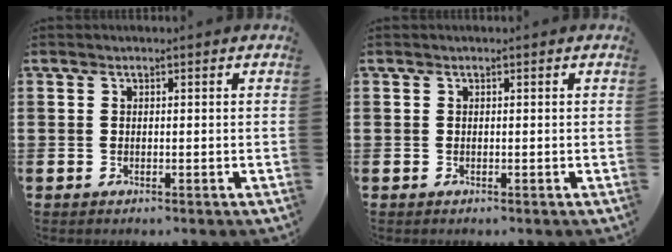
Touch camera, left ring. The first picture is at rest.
{"total": 0.0}